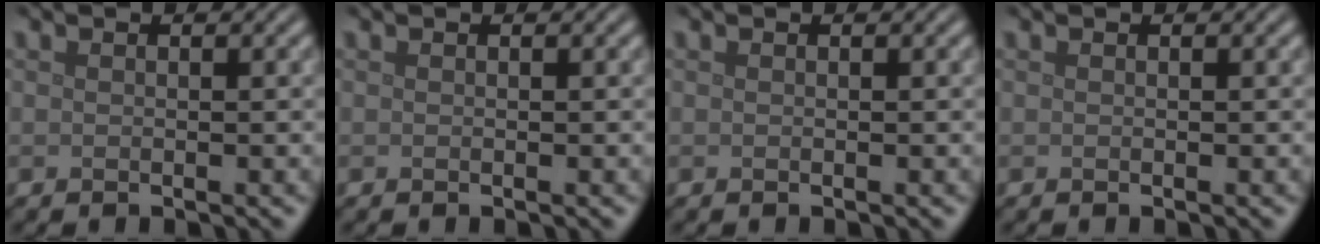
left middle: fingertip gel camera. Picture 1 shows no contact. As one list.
[{"total": 0.0}, {"total": 0.0}, {"total": 0.0}]